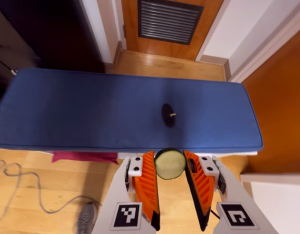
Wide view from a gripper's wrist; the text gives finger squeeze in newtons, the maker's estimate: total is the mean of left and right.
{"total": 7.6, "left": 7.5, "right": 7.8}